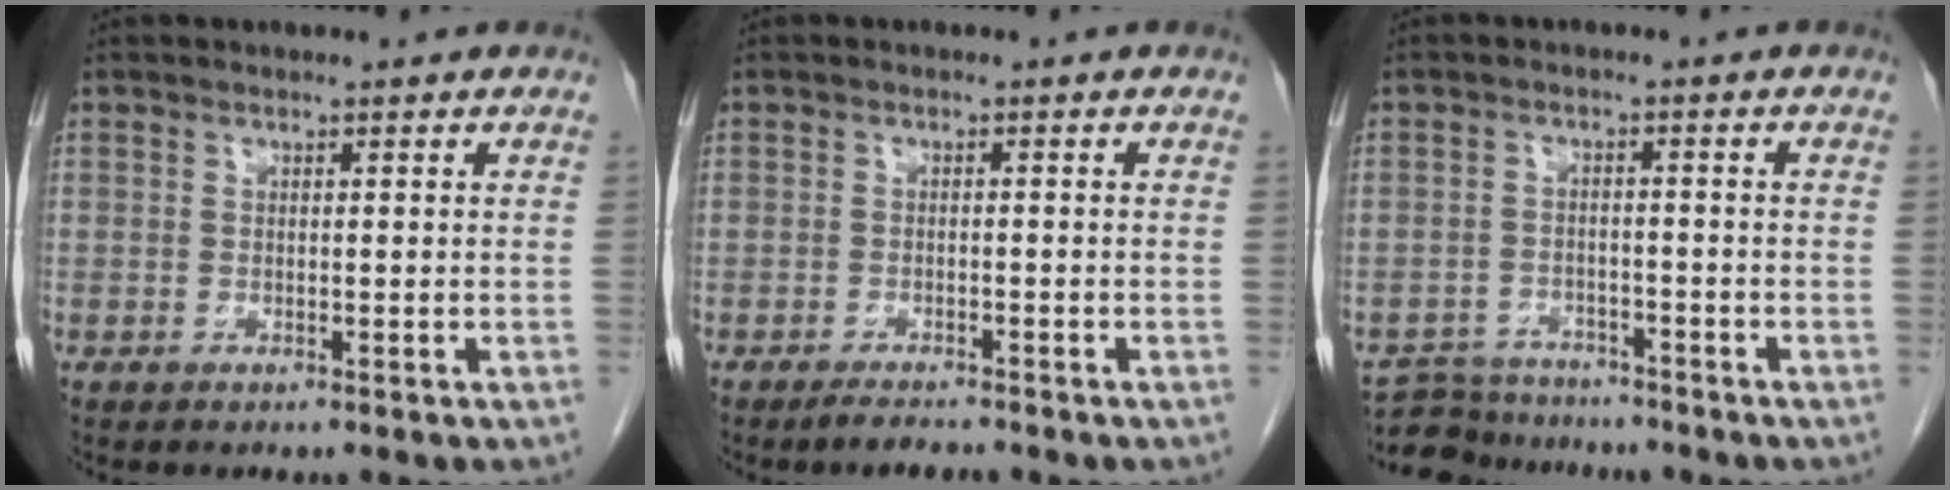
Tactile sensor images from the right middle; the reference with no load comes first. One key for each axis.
{"total": 2.4, "fx": -2.1, "fy": 0.2, "fz": 1.0, "tx": -0.025, "ty": -0.006, "tz": -0.034}
{"total": 6.4, "fx": -6.1, "fy": 2.1, "fz": 0.0, "tx": 0.003, "ty": 0.002, "tz": -0.100}